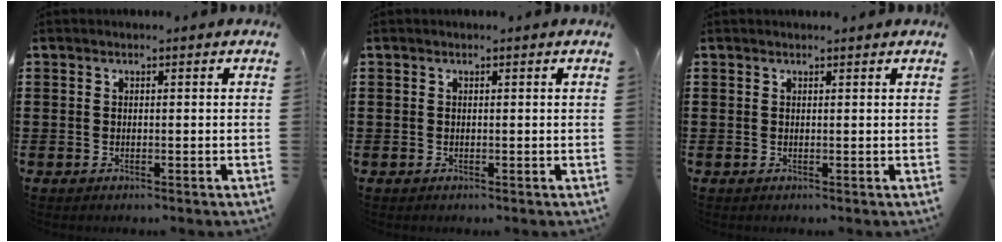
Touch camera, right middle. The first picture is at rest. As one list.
[{"total": 0.0}, {"total": 0.0}]